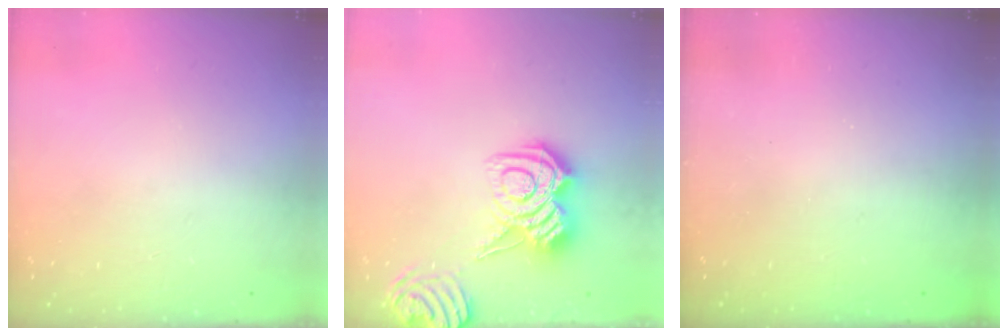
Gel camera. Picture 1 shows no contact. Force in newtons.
{"total": 11.2, "press": 11.1, "slide": 0.8}
{"total": 2.6, "press": 2.5, "slide": 0.9}